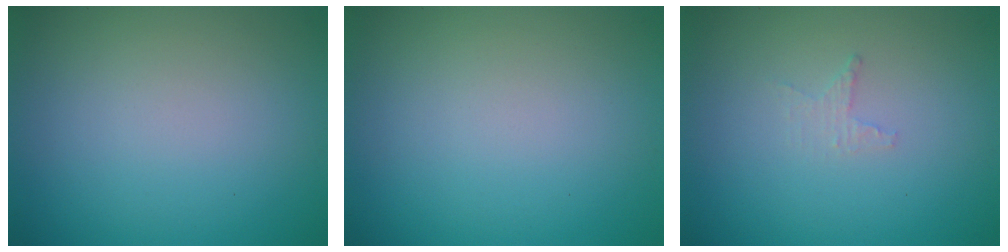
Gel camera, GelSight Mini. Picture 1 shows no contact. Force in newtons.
{"total": 0.0}
{"total": 0.9, "press": 0.8, "slide": 0.3}